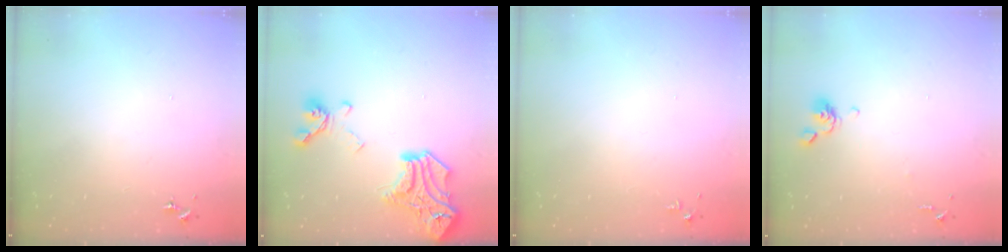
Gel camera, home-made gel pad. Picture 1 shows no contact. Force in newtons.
{"total": 19.9, "press": 19.9, "slide": 0.9}
{"total": 2.8, "press": 2.8, "slide": 0.4}
{"total": 6.4, "press": 6.2, "slide": 1.5}